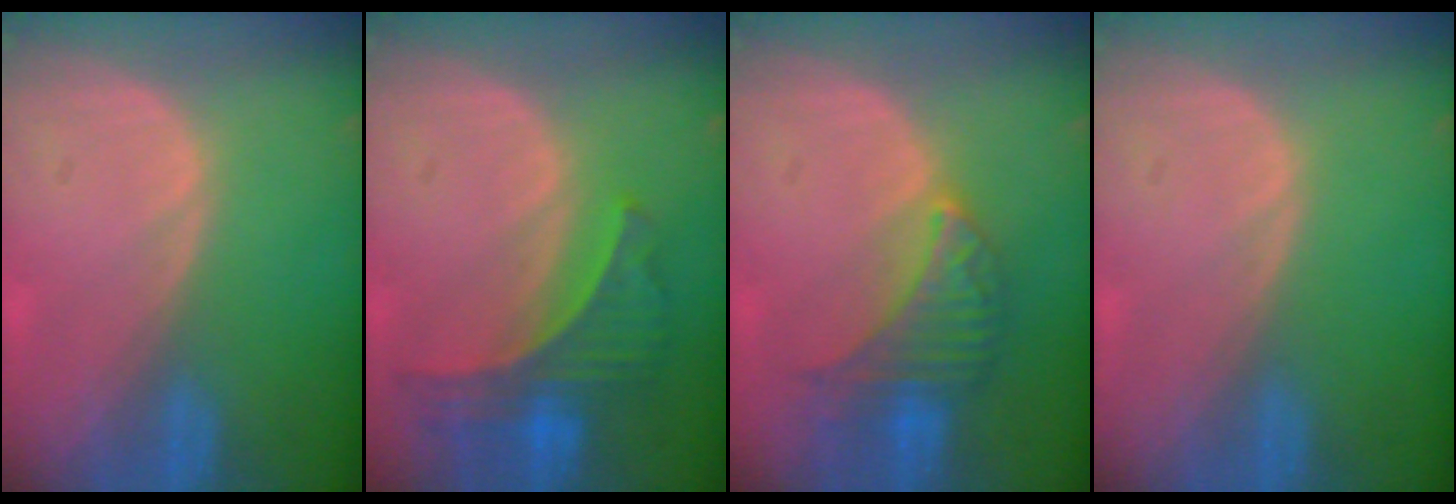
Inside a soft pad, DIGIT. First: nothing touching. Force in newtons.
{"total": 7.4, "press": 6.5, "slide": 3.5}
{"total": 6.5, "press": 6.4, "slide": 0.6}
{"total": 0.0}